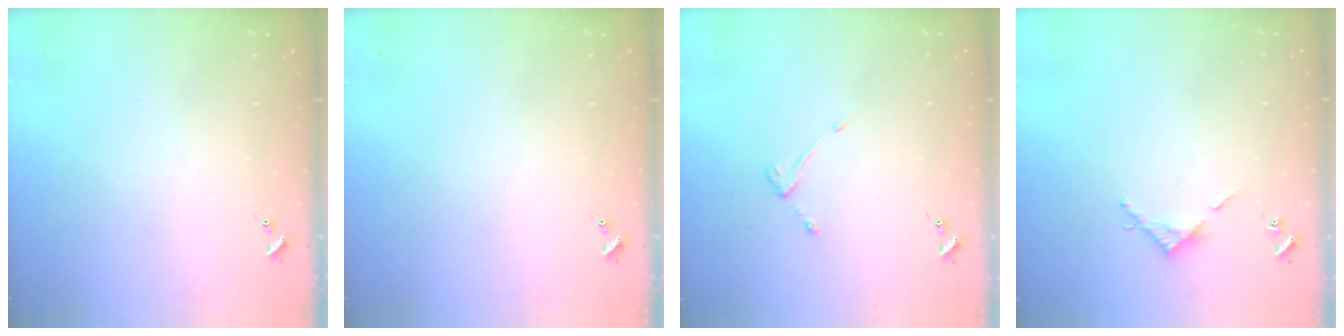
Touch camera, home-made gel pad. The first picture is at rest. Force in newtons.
{"total": 0.0}
{"total": 3.3, "press": 3.2, "slide": 0.4}
{"total": 4.1, "press": 4.1, "slide": 0.3}